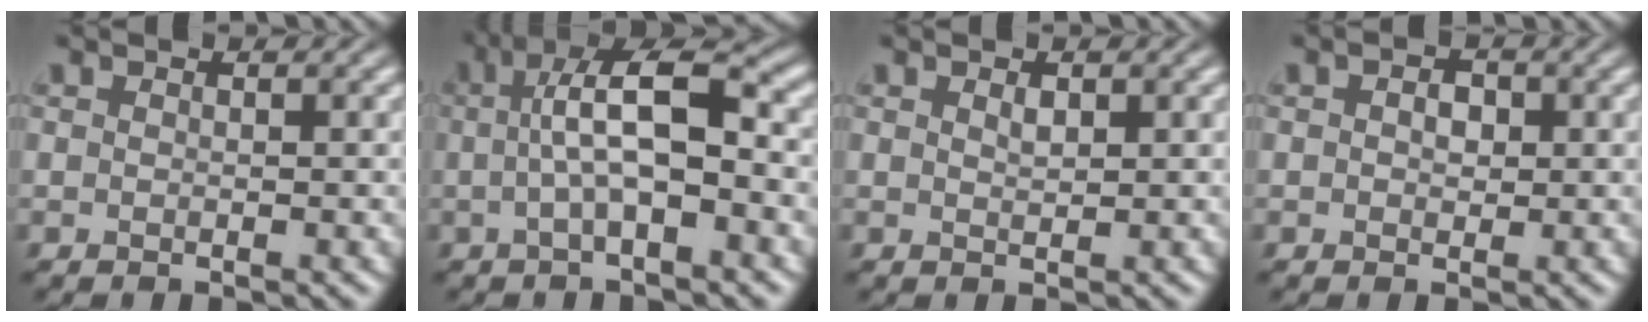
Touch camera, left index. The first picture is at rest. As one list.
[{"total": 7.1, "force": [0.3, 2.3, 6.8], "torque": [-0.119, 0.017, -0.002]}, {"total": 0.8, "force": [0.5, 0.3, 0.6], "torque": [-0.014, -0.001, 0.010]}, {"total": 1.7, "force": [0.2, 1.3, 1.2], "torque": [-0.017, 0.001, 0.000]}]